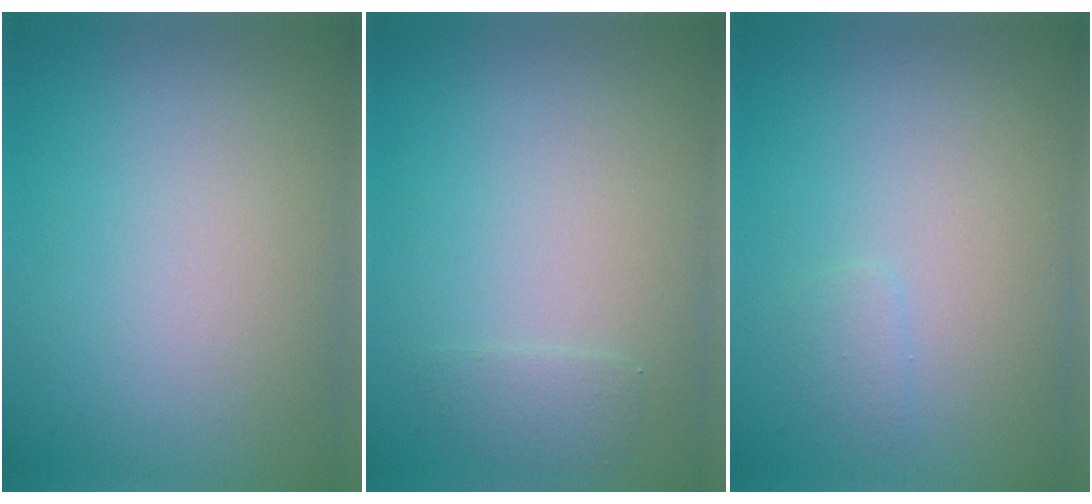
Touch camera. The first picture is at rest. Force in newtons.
{"total": 1.1, "press": 1.1, "slide": 0.2}
{"total": 0.8, "press": 0.8, "slide": 0.0}